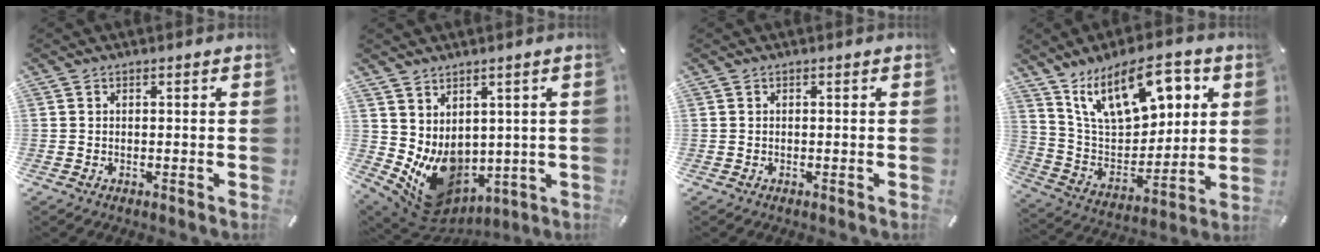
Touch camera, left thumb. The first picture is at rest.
{"total": 10.4, "force": [-0.3, 8.7, 5.7], "torque": [-0.106, -0.030, 0.007]}
{"total": 0.0}
{"total": 18.9, "force": [10.5, 10.1, 12.1], "torque": [-0.211, -0.042, 0.183]}